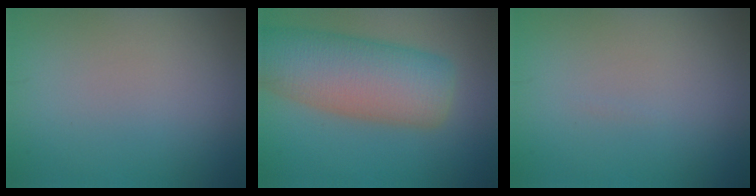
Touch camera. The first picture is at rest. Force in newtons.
{"total": 10.0, "press": 9.9, "slide": 0.7}
{"total": 0.0}